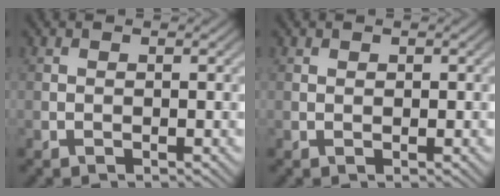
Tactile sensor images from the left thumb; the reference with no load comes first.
{"total": 0.5, "force": [0.3, 0.4, 0.2], "torque": [0.000, -0.002, 0.005]}